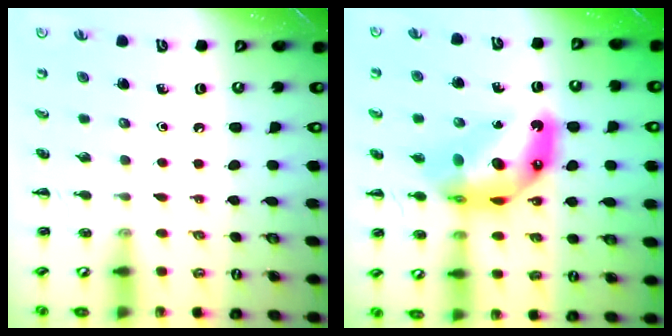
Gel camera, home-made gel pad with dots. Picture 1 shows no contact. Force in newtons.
{"total": 14.5, "press": 13.7, "slide": 4.5}